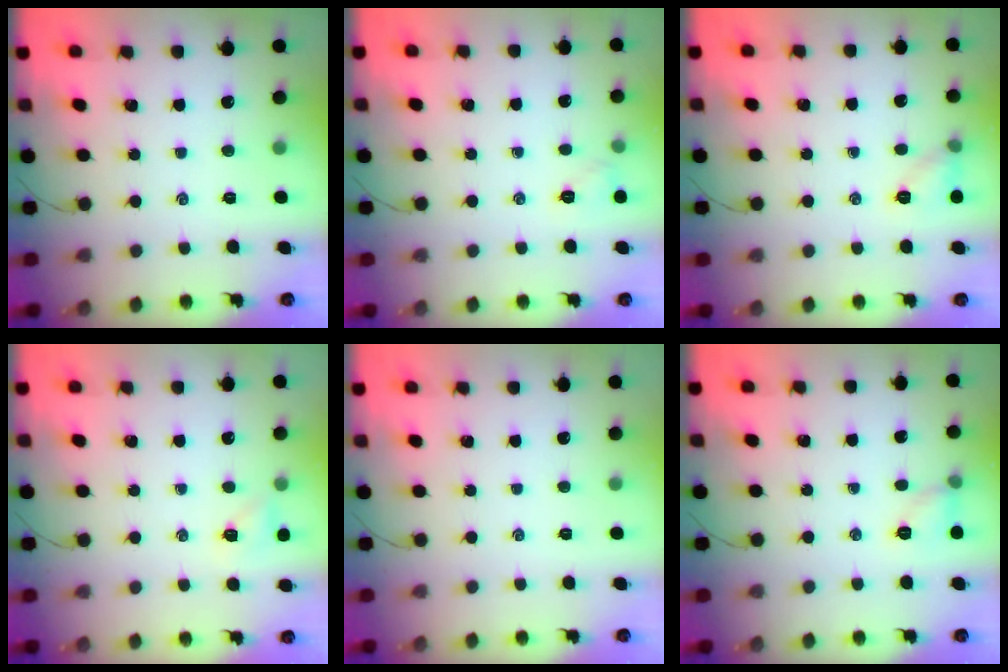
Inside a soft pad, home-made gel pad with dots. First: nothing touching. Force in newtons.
{"total": 5.3, "press": 5.1, "slide": 1.4}
{"total": 6.5, "press": 6.5, "slide": 0.8}
{"total": 5.4, "press": 5.3, "slide": 1.2}
{"total": 0.0}
{"total": 6.2, "press": 6.1, "slide": 1.0}